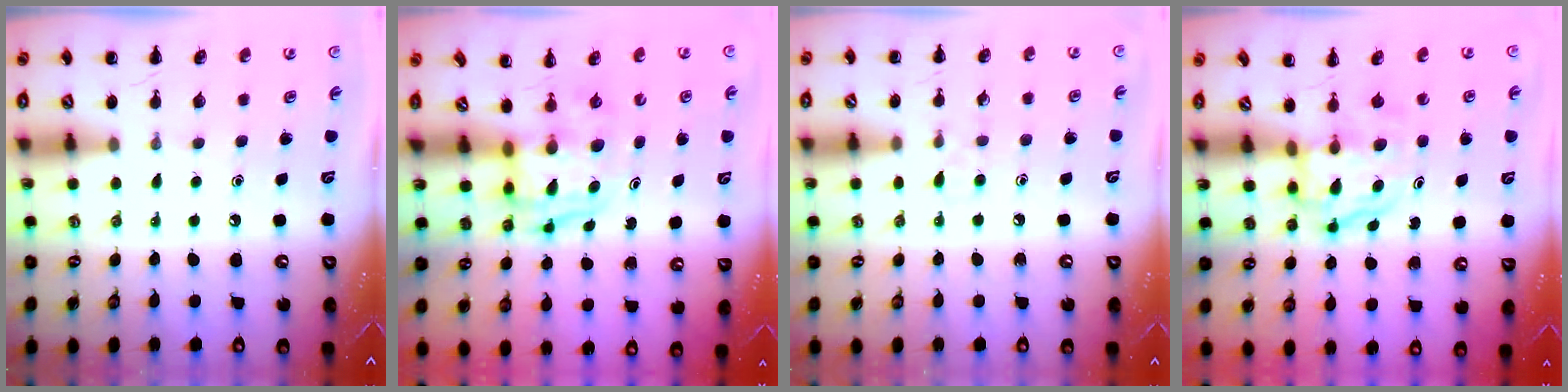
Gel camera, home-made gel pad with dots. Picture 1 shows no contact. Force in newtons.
{"total": 3.3, "press": 3.3, "slide": 0.6}
{"total": 5.7, "press": 5.3, "slide": 2.0}
{"total": 3.7, "press": 3.6, "slide": 0.4}